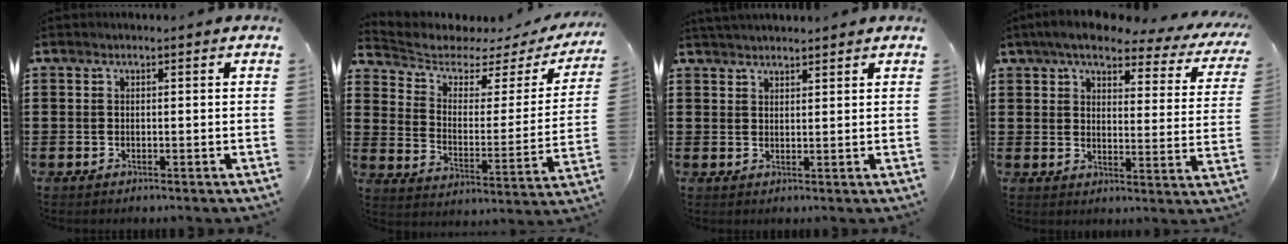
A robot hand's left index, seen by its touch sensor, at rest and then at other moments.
{"total": 3.8, "force": [2.9, 1.8, 1.7], "torque": [-0.057, -0.023, 0.042]}
{"total": 1.9, "force": [1.8, 0.0, 0.3], "torque": [-0.009, 0.002, 0.036]}
{"total": 6.0, "force": [5.0, 1.1, 3.2], "torque": [-0.077, -0.024, 0.081]}